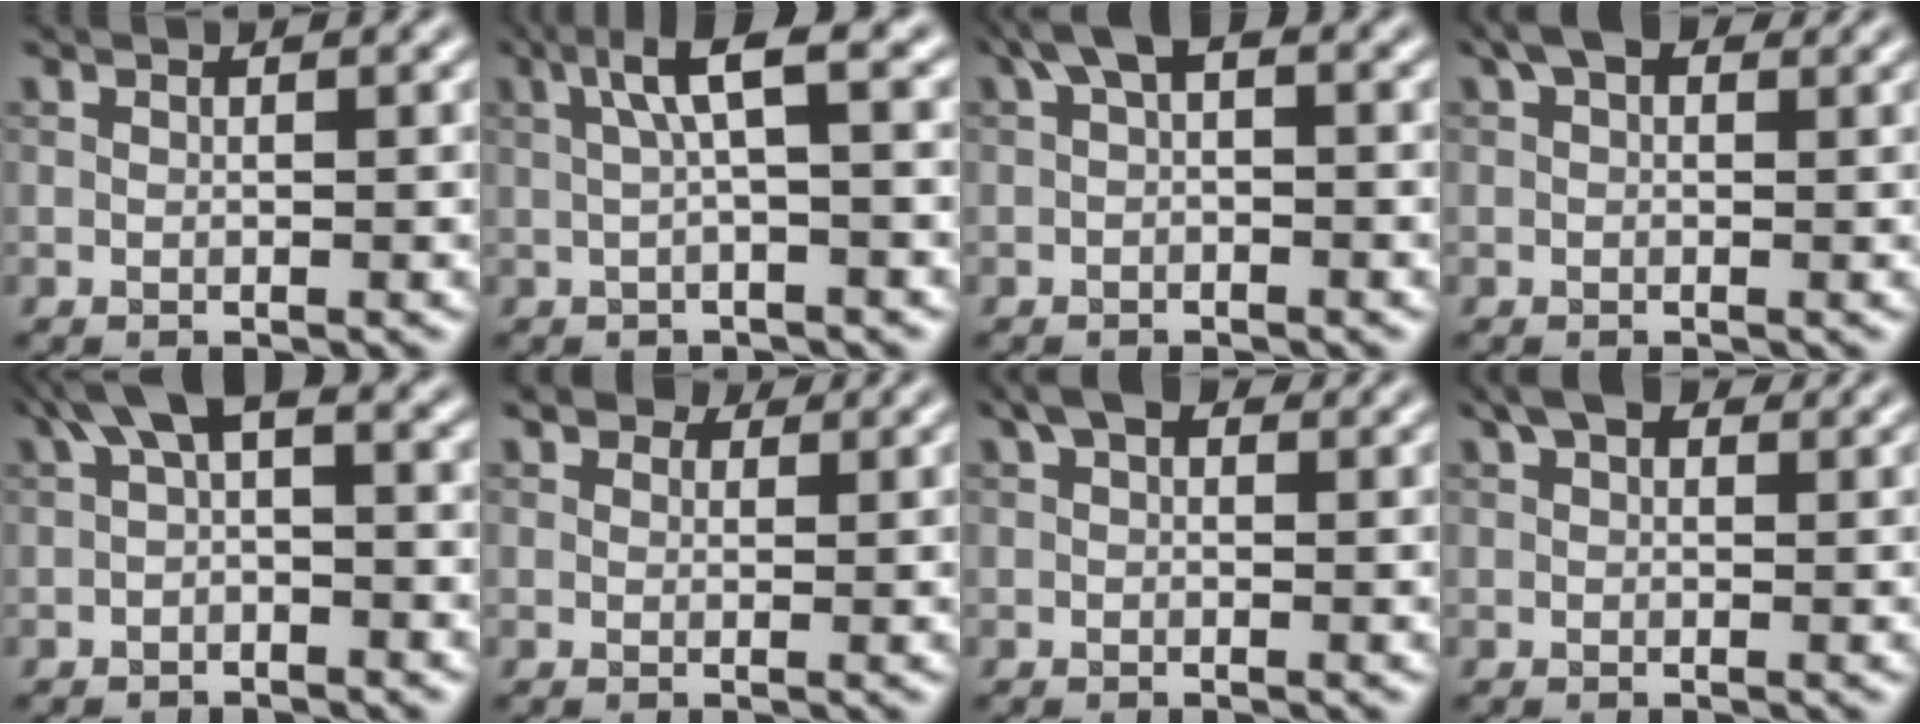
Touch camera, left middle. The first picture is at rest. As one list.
[{"total": 3.9, "force": [0.8, 0.5, 3.8], "torque": [-0.068, 0.016, 0.013]}, {"total": 2.5, "force": [0.3, 1.2, 2.2], "torque": [-0.034, 0.013, -0.003]}, {"total": 2.6, "force": [1.4, 1.4, 1.6], "torque": [-0.023, 0.006, 0.012]}, {"total": 3.6, "force": [0.2, 1.5, 3.2], "torque": [-0.050, 0.017, -0.008]}, {"total": 2.4, "force": [1.7, 1.4, 1.0], "torque": [-0.014, -0.006, 0.018]}, {"total": 2.3, "force": [1.1, 1.3, 1.5], "torque": [-0.019, 0.007, 0.009]}, {"total": 2.9, "force": [1.8, 1.6, 1.7], "torque": [-0.027, 0.006, 0.019]}]